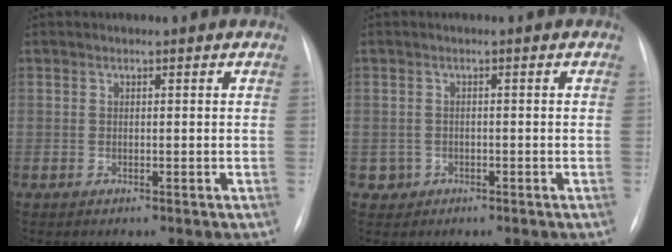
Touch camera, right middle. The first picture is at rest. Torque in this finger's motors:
{"motor_torque": [0.14, -0.22, -0.03, 0.00]}